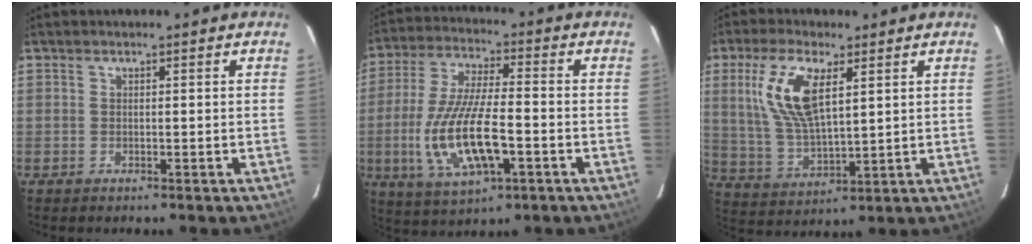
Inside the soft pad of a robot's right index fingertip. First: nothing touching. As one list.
[{"total": 16.1, "force": [-4.5, 5.4, 14.5], "torque": [-0.305, -0.014, -0.077]}, {"total": 12.6, "force": [4.6, 4.9, 10.6], "torque": [-0.214, 0.008, 0.101]}]